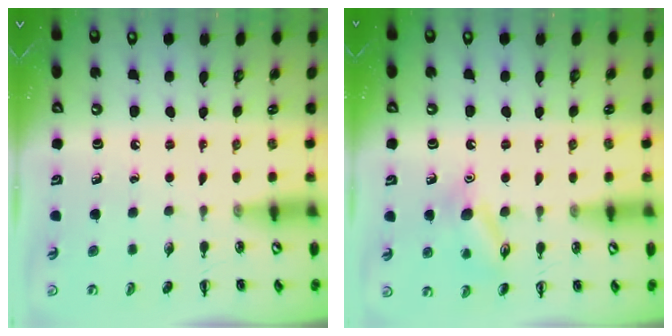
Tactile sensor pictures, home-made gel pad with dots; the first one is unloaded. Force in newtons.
{"total": 11.1, "press": 11.1, "slide": 1.0}